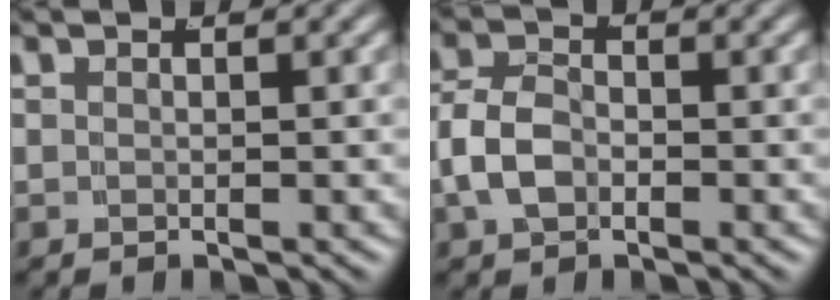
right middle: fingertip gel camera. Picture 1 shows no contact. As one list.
[{"total": 3.9, "force": [-0.7, 2.9, 2.5], "torque": [-0.062, -0.012, -0.003]}]